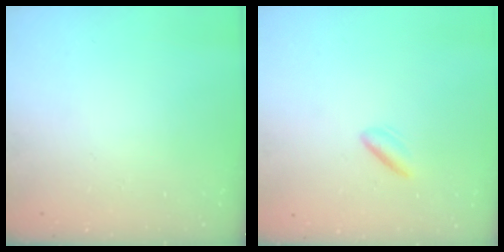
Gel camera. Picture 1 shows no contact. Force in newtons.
{"total": 1.4, "press": 1.2, "slide": 0.6}